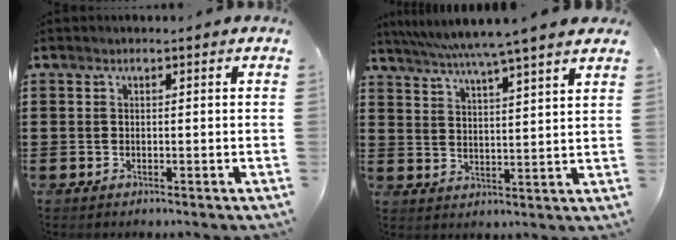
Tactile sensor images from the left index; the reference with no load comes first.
{"total": 5.8, "force": [4.9, -1.3, 2.7], "torque": [-0.069, -0.031, 0.083]}